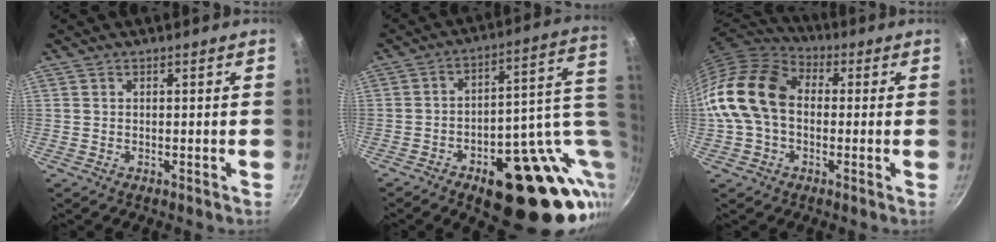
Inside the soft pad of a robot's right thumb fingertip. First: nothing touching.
{"total": 25.5, "force": [-6.7, 12.2, 21.4], "torque": [-0.223, 0.023, -0.080]}
{"total": 16.7, "force": [-0.1, 12.0, 11.6], "torque": [-0.203, 0.037, -0.018]}